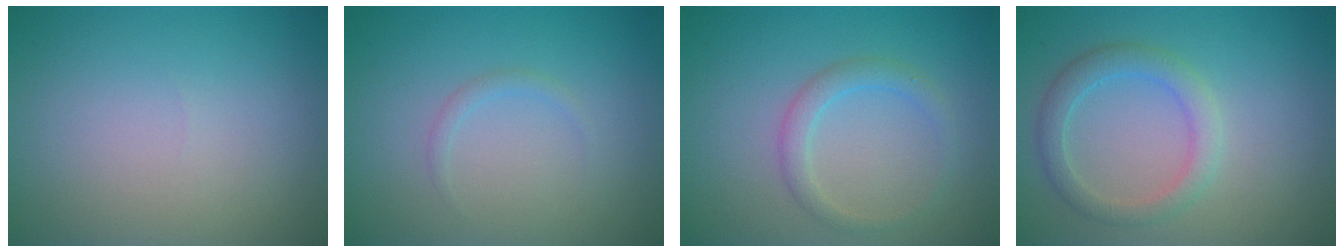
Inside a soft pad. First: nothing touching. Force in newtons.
{"total": 0.8, "press": 0.8, "slide": 0.1}
{"total": 2.0, "press": 2.0, "slide": 0.0}
{"total": 2.8, "press": 2.8, "slide": 0.1}